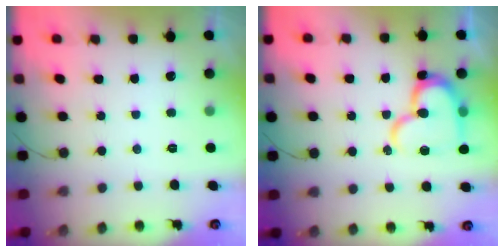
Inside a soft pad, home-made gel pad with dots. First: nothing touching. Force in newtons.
{"total": 16.5, "press": 16.4, "slide": 1.5}